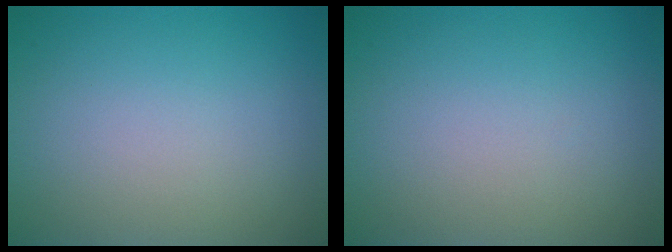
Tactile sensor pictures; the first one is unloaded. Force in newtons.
{"total": 0.0}